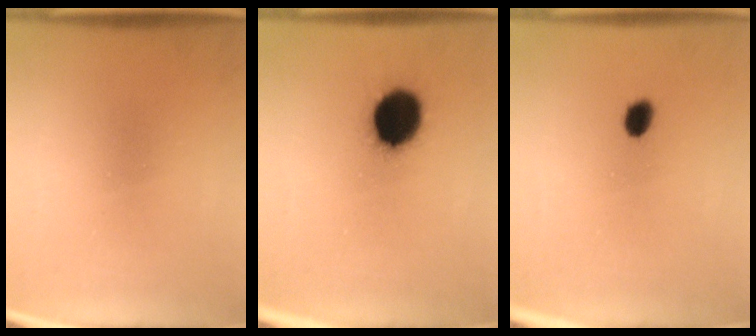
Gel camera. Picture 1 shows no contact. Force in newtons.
{"total": 14.3}
{"total": 2.6}